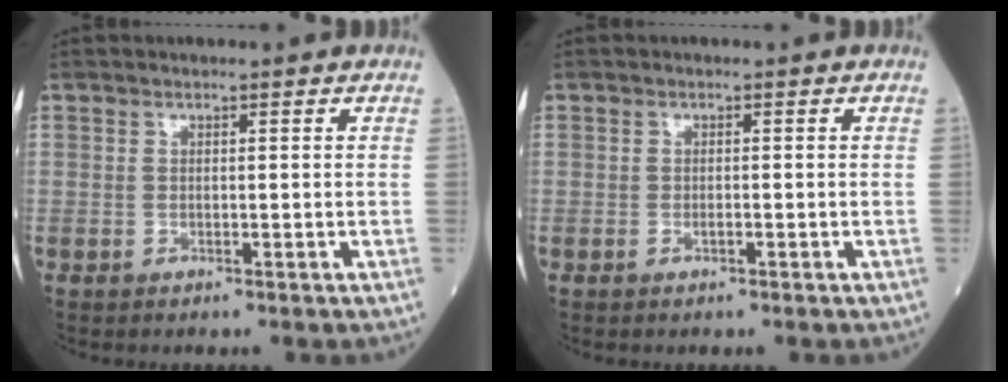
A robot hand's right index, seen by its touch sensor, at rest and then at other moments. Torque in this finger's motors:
{"motor_torque": [-0.01, -0.03, -0.05, -0.02]}